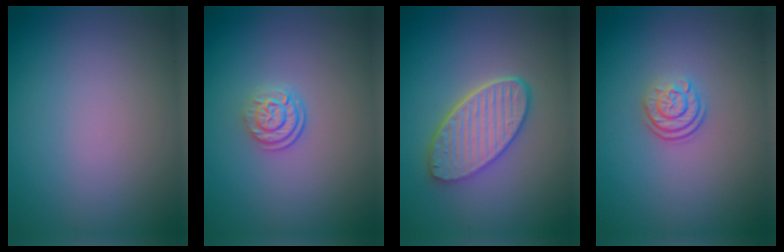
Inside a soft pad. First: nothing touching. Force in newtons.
{"total": 2.4, "press": 1.8, "slide": 1.6}
{"total": 5.6, "press": 4.3, "slide": 3.5}
{"total": 2.4, "press": 1.8, "slide": 1.5}